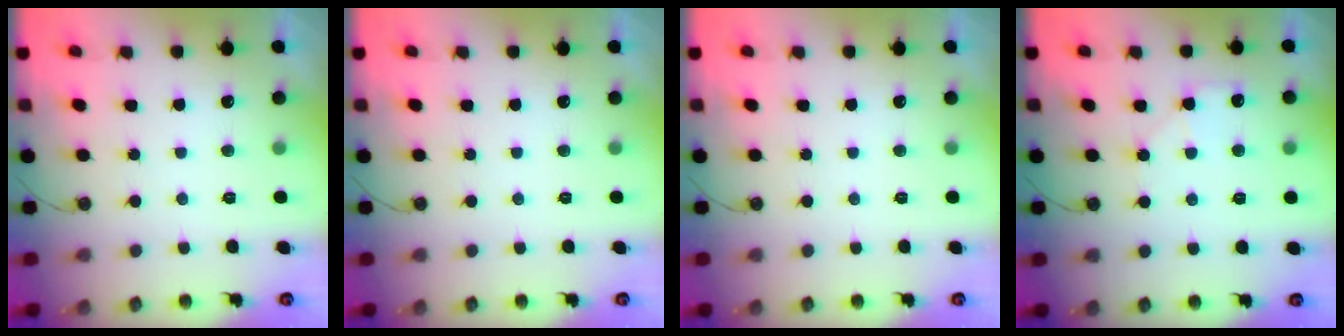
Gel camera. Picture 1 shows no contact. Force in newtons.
{"total": 0.0}
{"total": 0.0}
{"total": 7.0, "press": 7.0, "slide": 0.8}